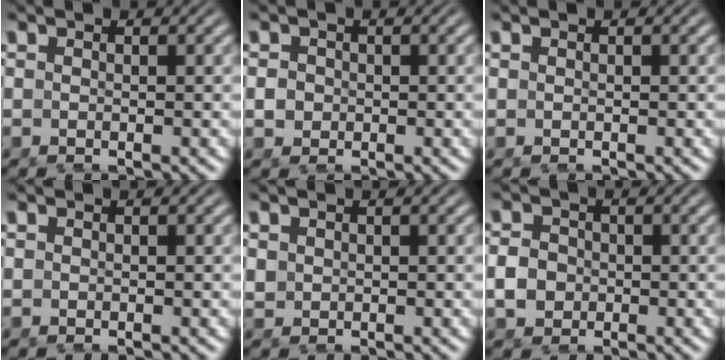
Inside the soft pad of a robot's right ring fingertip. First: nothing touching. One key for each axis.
{"total": 0.8, "fx": 0.0, "fy": 0.8, "fz": 0.1, "tx": -0.007, "ty": -0.006, "tz": 0.004}
{"total": 0.0}
{"total": 0.0}
{"total": 1.2, "fx": 0.6, "fy": 0.9, "fz": 0.3, "tx": -0.014, "ty": -0.006, "tz": 0.020}
{"total": 1.9, "fx": -0.3, "fy": 1.6, "fz": 0.9, "tx": -0.025, "ty": -0.008, "tz": 0.000}